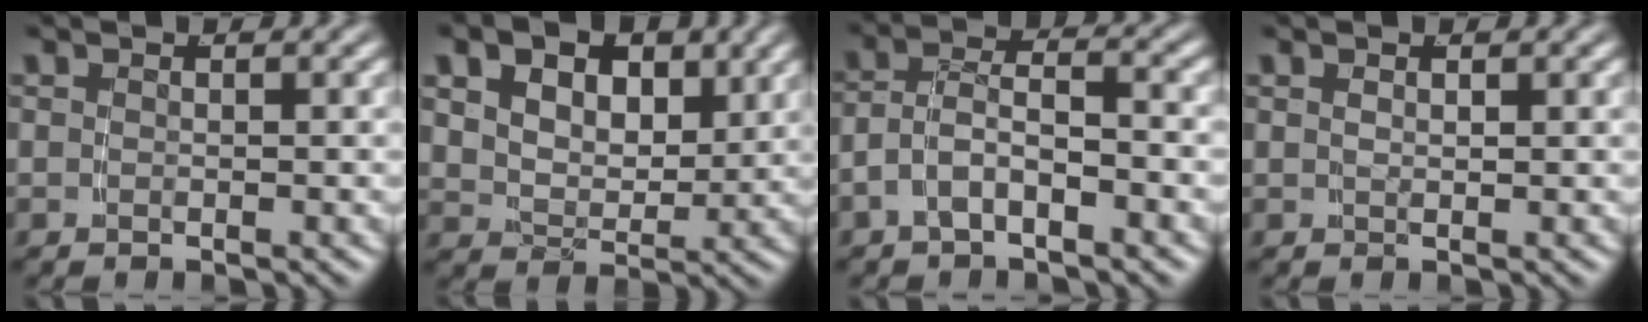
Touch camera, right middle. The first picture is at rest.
{"total": 6.8, "force": [2.7, 4.8, 3.9], "torque": [-0.073, -0.015, 0.047]}
{"total": 4.0, "force": [-1.9, 2.4, 2.6], "torque": [-0.059, -0.013, -0.032]}
{"total": 0.7, "force": [0.3, 0.0, 0.7], "torque": [-0.007, -0.001, 0.013]}